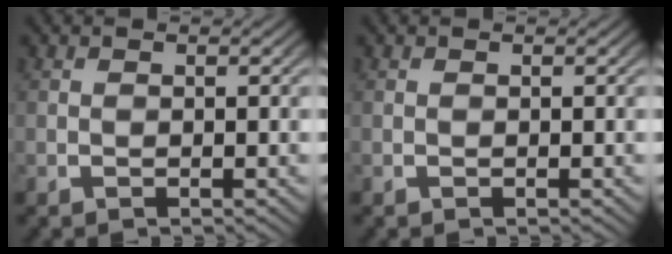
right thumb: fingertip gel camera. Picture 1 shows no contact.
{"total": 0.0}